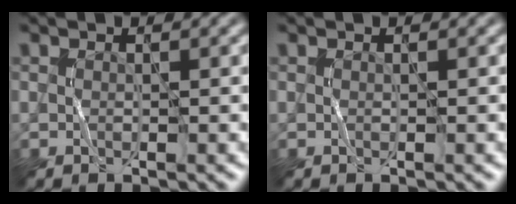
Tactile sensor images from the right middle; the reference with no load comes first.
{"total": 0.0}